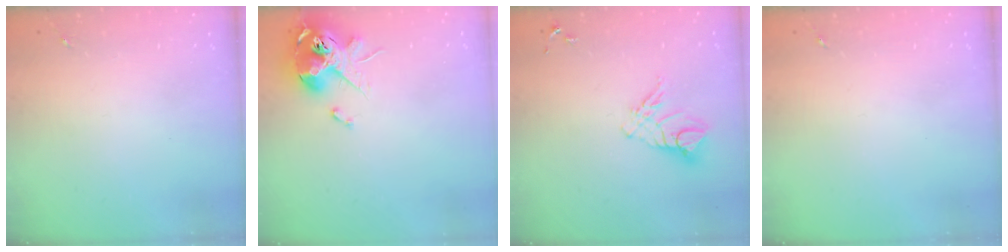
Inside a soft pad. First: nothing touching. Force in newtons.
{"total": 13.4, "press": 13.3, "slide": 1.4}
{"total": 10.4, "press": 10.3, "slide": 0.7}
{"total": 0.0}